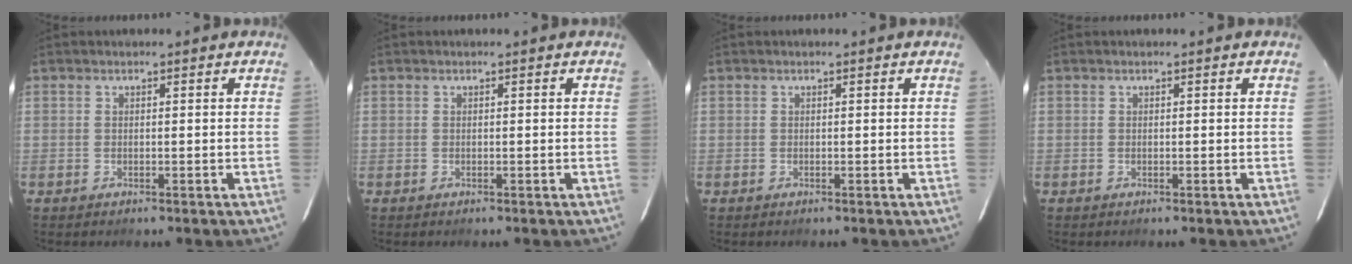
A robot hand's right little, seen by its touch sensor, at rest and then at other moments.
{"total": 0.0}
{"total": 0.0}
{"total": 0.0}